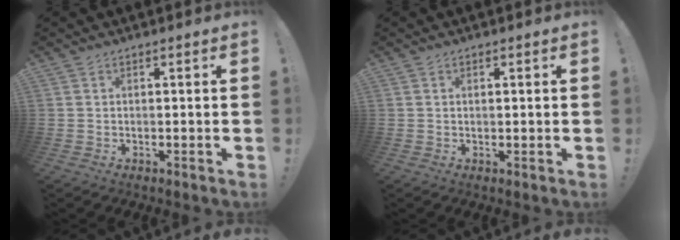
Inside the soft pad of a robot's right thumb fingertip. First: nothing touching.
{"total": 0.7, "force": [0.5, 0.0, 0.4], "torque": [-0.009, 0.000, 0.010]}